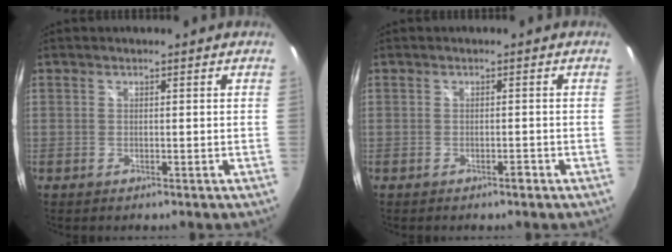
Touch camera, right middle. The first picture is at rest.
{"total": 1.1, "force": [-0.8, 0.4, 0.5], "torque": [-0.008, 0.001, -0.013]}